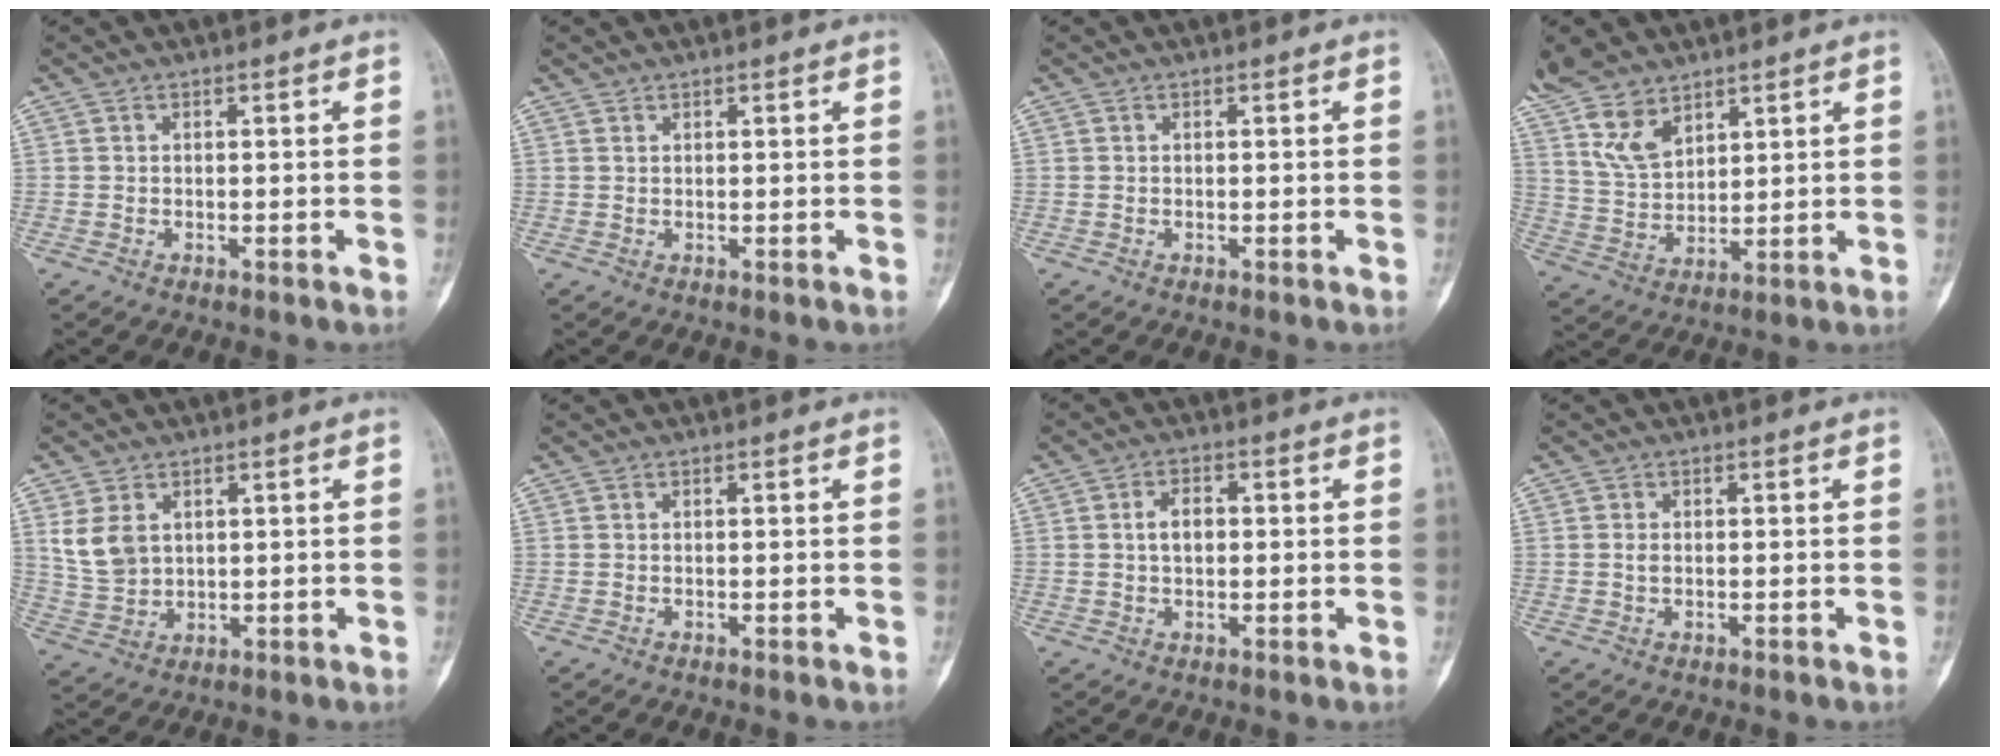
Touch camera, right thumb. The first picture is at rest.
{"total": 0.6, "force": [0.6, 0.1, 0.0], "torque": [0.001, -0.004, 0.009]}
{"total": 0.0}
{"total": 10.3, "force": [7.4, 5.1, 4.9], "torque": [-0.083, -0.030, 0.156]}
{"total": 6.9, "force": [2.4, 4.9, 4.1], "torque": [-0.070, -0.008, 0.060]}
{"total": 0.0}
{"total": 3.8, "force": [0.3, 2.4, 3.0], "torque": [-0.049, 0.008, 0.004]}
{"total": 1.0, "force": [-0.1, 0.7, 0.8], "torque": [-0.014, -0.001, -0.004]}